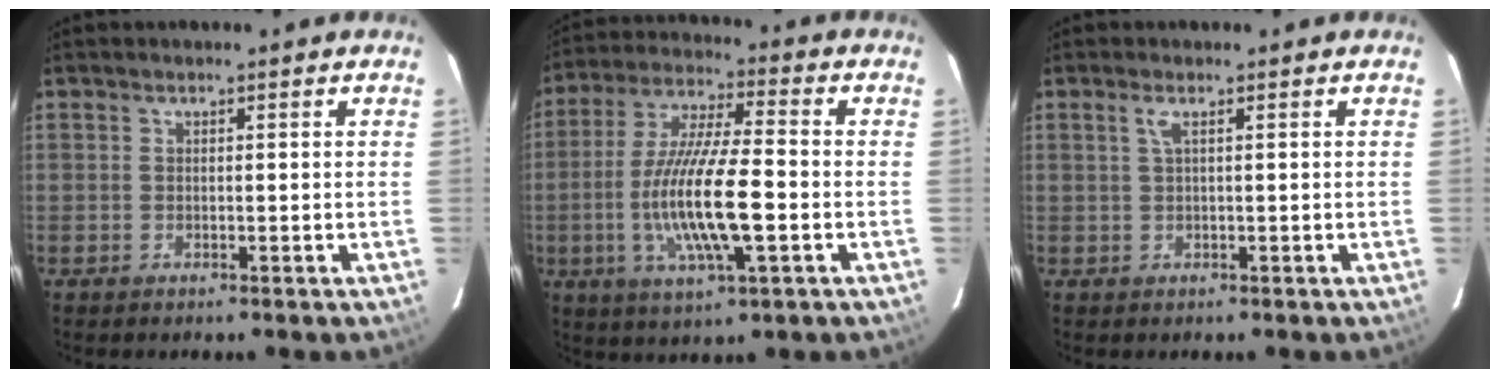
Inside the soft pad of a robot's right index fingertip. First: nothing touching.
{"total": 15.6, "force": [-3.4, 2.8, 15.0], "torque": [-0.296, -0.011, -0.063]}
{"total": 1.3, "force": [0.4, -0.3, 1.2], "torque": [-0.023, 0.003, 0.008]}